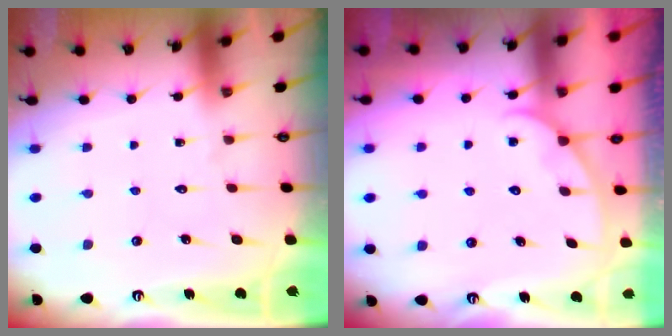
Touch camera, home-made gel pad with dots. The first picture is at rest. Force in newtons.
{"total": 2.4, "press": 2.4, "slide": 0.3}